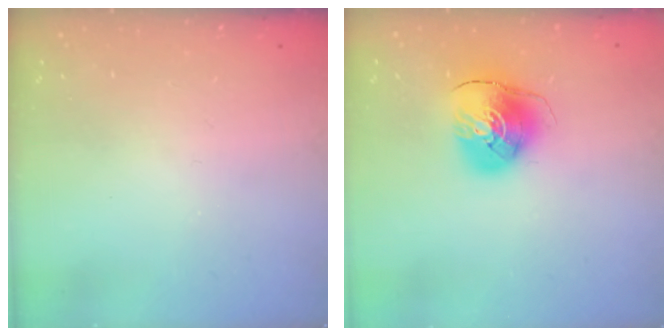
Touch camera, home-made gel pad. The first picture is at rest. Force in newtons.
{"total": 9.7, "press": 9.6, "slide": 1.4}